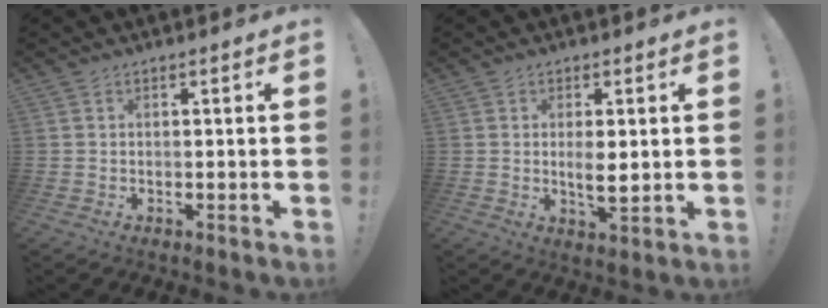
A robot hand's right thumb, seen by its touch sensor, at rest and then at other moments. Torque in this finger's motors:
{"motor_torque": [-0.05, 0.13, -0.14, 0.10, 0.00]}